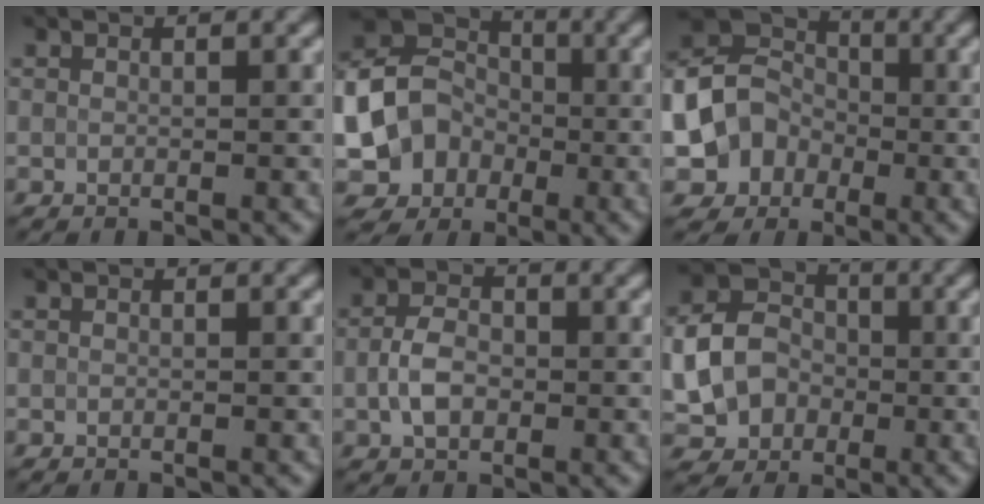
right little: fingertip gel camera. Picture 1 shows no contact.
{"total": 10.9, "force": [-2.9, 9.8, 3.7], "torque": [-0.079, -0.015, -0.070]}
{"total": 7.5, "force": [-2.1, 6.7, 2.6], "torque": [-0.042, 0.000, -0.060]}
{"total": 0.0}
{"total": 2.9, "force": [-0.4, 2.0, 2.1], "torque": [-0.044, 0.002, -0.010]}
{"total": 6.7, "force": [-0.7, 5.7, 3.5], "torque": [-0.072, -0.006, -0.016]}